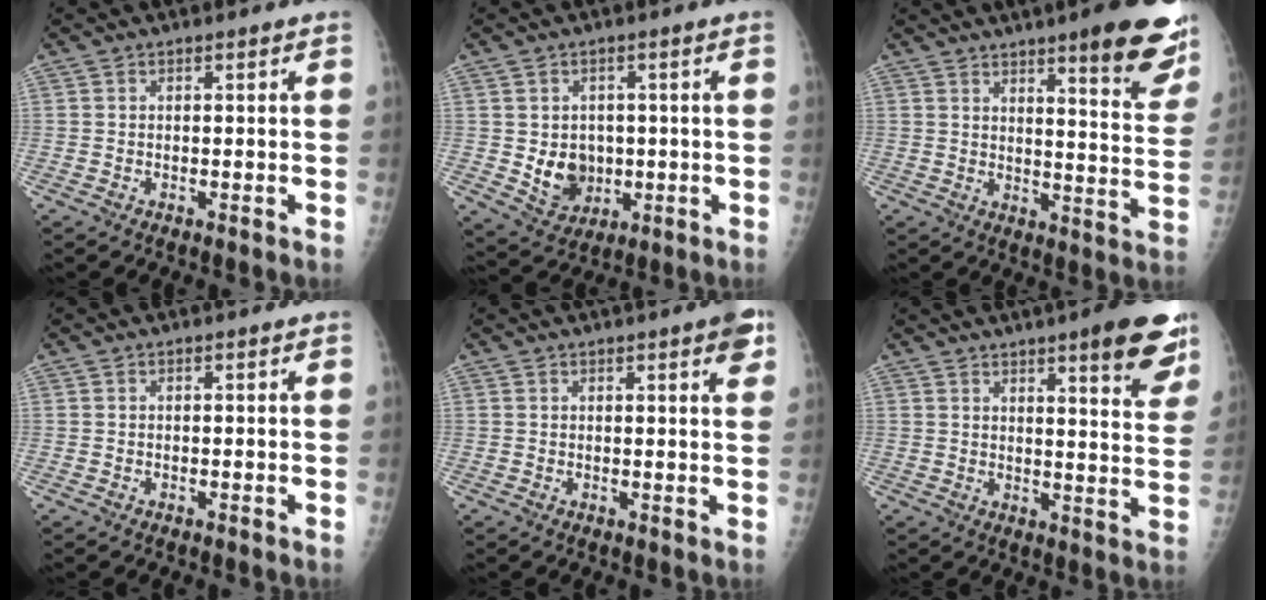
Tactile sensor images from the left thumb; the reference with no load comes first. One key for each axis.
{"total": 8.0, "fx": -0.3, "fy": 6.6, "fz": 4.5, "tx": -0.041, "ty": -0.008, "tz": 0.017}
{"total": 17.0, "fx": 10.9, "fy": 3.3, "fz": 12.6, "tx": -0.124, "ty": -0.064, "tz": 0.137}
{"total": 0.0}
{"total": 4.4, "fx": 2.4, "fy": 0.8, "fz": 3.6, "tx": -0.037, "ty": -0.006, "tz": 0.025}
{"total": 13.6, "fx": 8.5, "fy": 2.7, "fz": 10.3, "tx": -0.102, "ty": -0.044, "tz": 0.104}